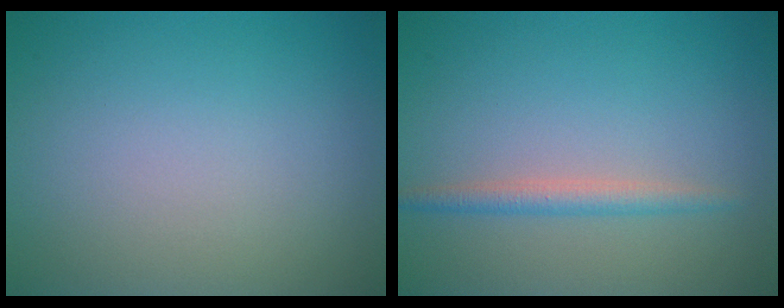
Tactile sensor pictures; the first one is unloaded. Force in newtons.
{"total": 1.8, "press": 1.8, "slide": 0.1}